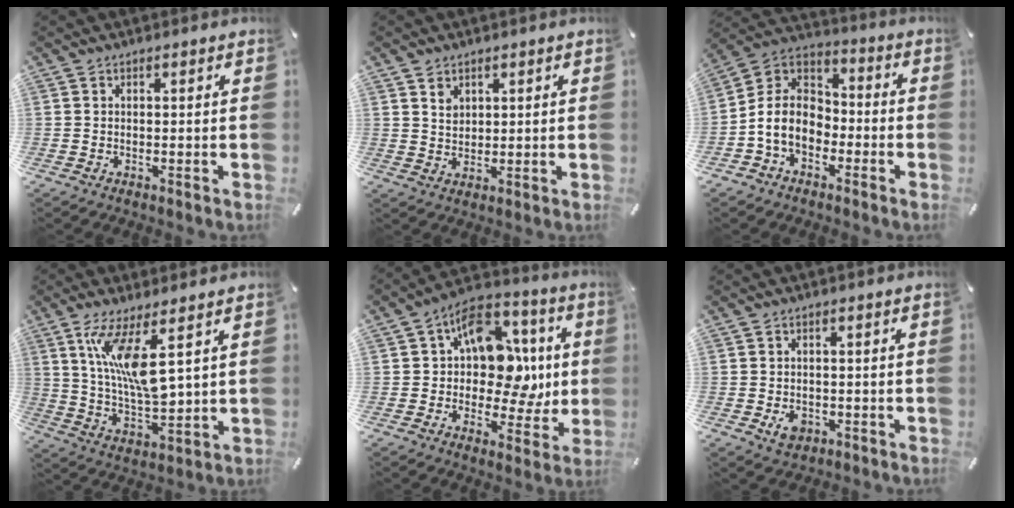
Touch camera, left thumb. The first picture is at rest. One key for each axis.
{"total": 3.4, "fx": 1.9, "fy": 2.8, "fz": 0.6, "tx": -0.002, "ty": -0.004, "tz": 0.033}
{"total": 9.6, "fx": -4.0, "fy": 7.4, "fz": 4.6, "tx": -0.128, "ty": 0.010, "tz": -0.083}
{"total": 12.7, "fx": 5.9, "fy": 3.7, "fz": 10.6, "tx": -0.209, "ty": -0.031, "tz": 0.104}
{"total": 15.5, "fx": 2.6, "fy": 11.4, "fz": 10.2, "tx": -0.129, "ty": -0.025, "tz": 0.057}
{"total": 3.5, "fx": -0.9, "fy": 2.8, "fz": 1.9, "tx": -0.030, "ty": 0.000, "tz": -0.018}